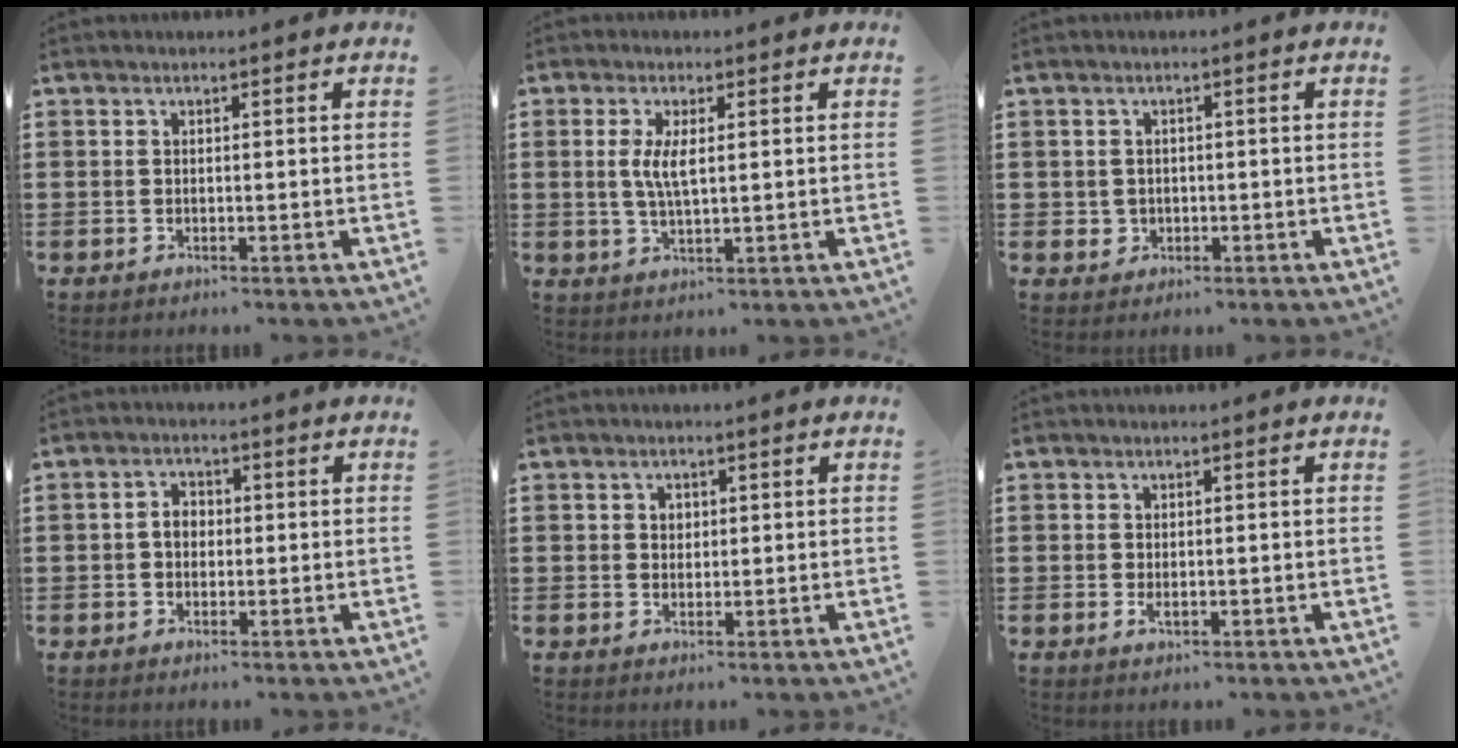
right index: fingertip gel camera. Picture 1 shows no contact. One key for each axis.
{"total": 4.2, "fx": 0.7, "fy": 1.2, "fz": 4.0, "tx": -0.081, "ty": 0.003, "tz": 0.011}
{"total": 1.5, "fx": -0.1, "fy": 1.5, "fz": 0.1, "tx": -0.010, "ty": 0.006, "tz": -0.006}
{"total": 2.5, "fx": -0.1, "fy": 1.8, "fz": 1.8, "tx": -0.037, "ty": 0.006, "tz": -0.004}
{"total": 1.4, "fx": 0.4, "fy": 1.2, "fz": 0.6, "tx": -0.014, "ty": 0.006, "tz": 0.008}
{"total": 0.9, "fx": -0.2, "fy": 0.3, "fz": 0.9, "tx": -0.017, "ty": -0.002, "tz": -0.003}